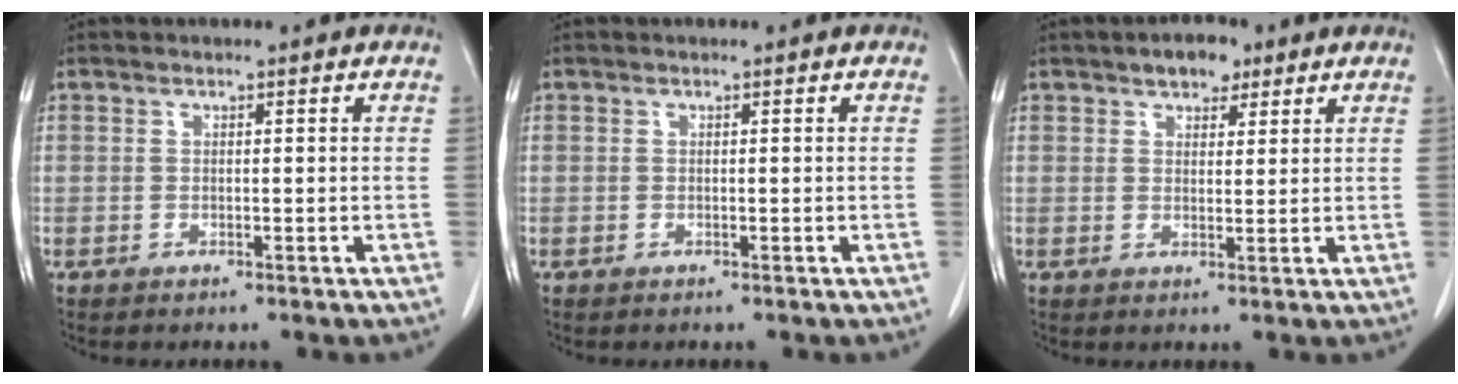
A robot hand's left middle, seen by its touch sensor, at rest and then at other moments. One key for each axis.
{"total": 0.0}
{"total": 3.8, "fx": 2.6, "fy": 2.0, "fz": 2.0, "tx": -0.029, "ty": 0.007, "tz": 0.039}